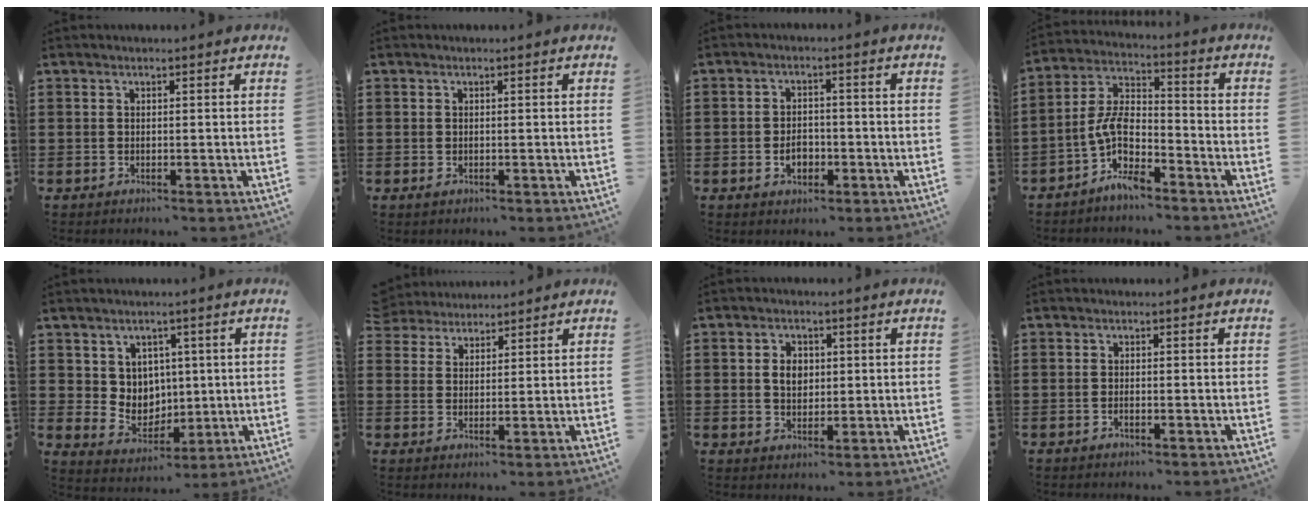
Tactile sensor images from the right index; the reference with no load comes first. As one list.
[{"total": 0.6, "force": [0.0, 0.5, 0.2], "torque": [-0.004, 0.004, -0.001]}, {"total": 3.4, "force": [-1.1, 2.3, 2.3], "torque": [-0.037, -0.001, -0.023]}, {"total": 7.8, "force": [-4.0, 3.6, 5.6], "torque": [-0.131, -0.003, -0.084]}, {"total": 5.5, "force": [2.8, 4.8, 0.4], "torque": [-0.030, -0.006, 0.051]}, {"total": 3.3, "force": [3.0, 1.2, -0.6], "torque": [-0.002, -0.001, 0.060]}, {"total": 3.6, "force": [0.5, 2.7, 2.4], "torque": [-0.045, 0.009, 0.005]}, {"total": 0.8, "force": [-0.5, 0.2, 0.6], "torque": [-0.013, -0.004, -0.008]}]